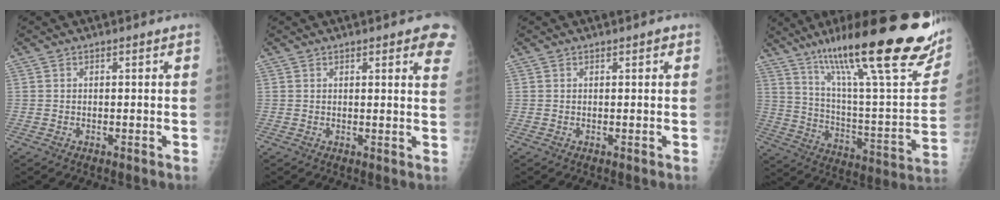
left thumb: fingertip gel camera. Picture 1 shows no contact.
{"total": 6.7, "force": [4.1, 1.8, 5.0], "torque": [-0.038, -0.010, 0.038]}
{"total": 0.8, "force": [0.4, 0.3, 0.6], "torque": [-0.007, 0.001, 0.004]}
{"total": 33.4, "force": [20.1, 6.9, 25.8], "torque": [-0.342, -0.041, 0.313]}